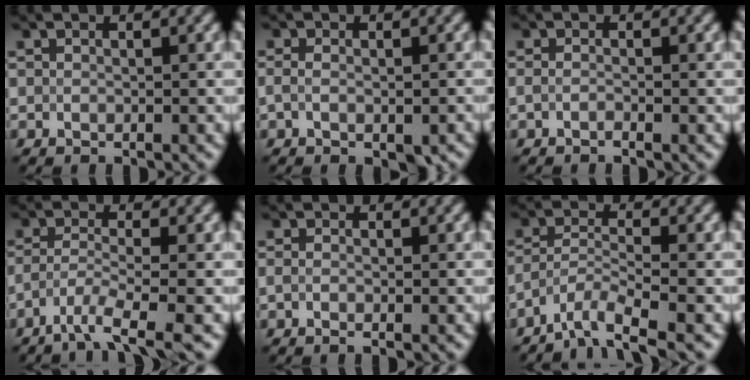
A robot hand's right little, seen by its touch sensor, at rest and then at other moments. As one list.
[{"total": 3.2, "force": [-1.8, 1.5, 2.2], "torque": [-0.030, 0.001, -0.016]}, {"total": 1.1, "force": [-1.0, -0.1, 0.3], "torque": [-0.004, 0.000, -0.014]}, {"total": 3.8, "force": [-2.8, 0.2, 2.5], "torque": [-0.042, -0.001, -0.058]}, {"total": 1.2, "force": [-0.6, 0.2, 1.0], "torque": [-0.009, -0.002, -0.006]}, {"total": 4.1, "force": [-3.5, 0.4, 2.0], "torque": [-0.035, 0.001, -0.071]}]